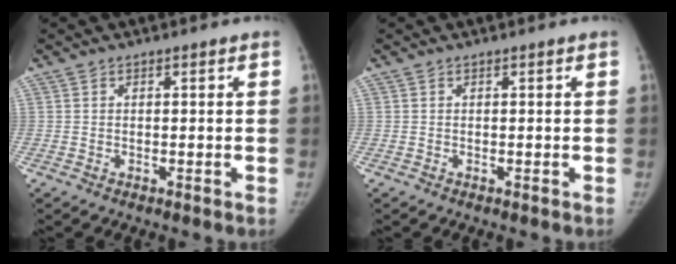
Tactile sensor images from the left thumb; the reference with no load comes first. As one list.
[{"total": 0.0}]